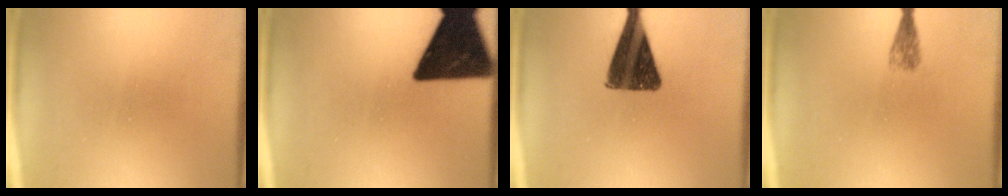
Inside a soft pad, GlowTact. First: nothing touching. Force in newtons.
{"total": 15.9}
{"total": 10.2}
{"total": 1.4}